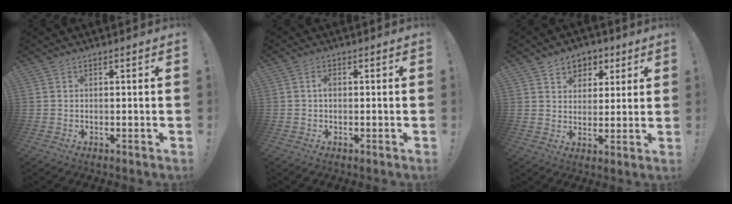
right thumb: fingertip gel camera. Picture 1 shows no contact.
{"total": 1.4, "force": [-0.3, 1.1, 0.8], "torque": [-0.020, 0.008, -0.005]}
{"total": 6.4, "force": [3.2, 5.4, 1.0], "torque": [-0.008, -0.021, 0.064]}